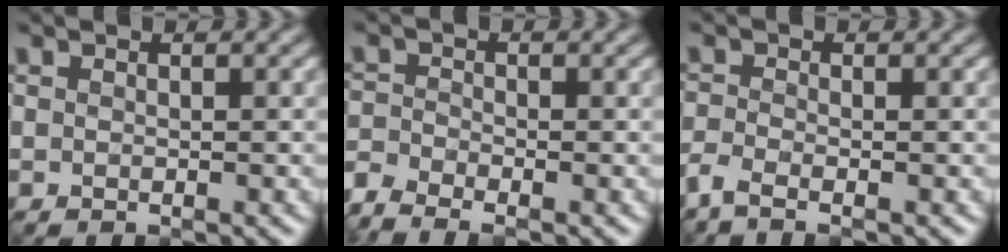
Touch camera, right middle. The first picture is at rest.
{"total": 3.1, "force": [-2.7, 0.9, 1.2], "torque": [-0.035, -0.008, -0.066]}
{"total": 1.9, "force": [-1.5, 0.4, 1.1], "torque": [-0.035, -0.007, -0.042]}